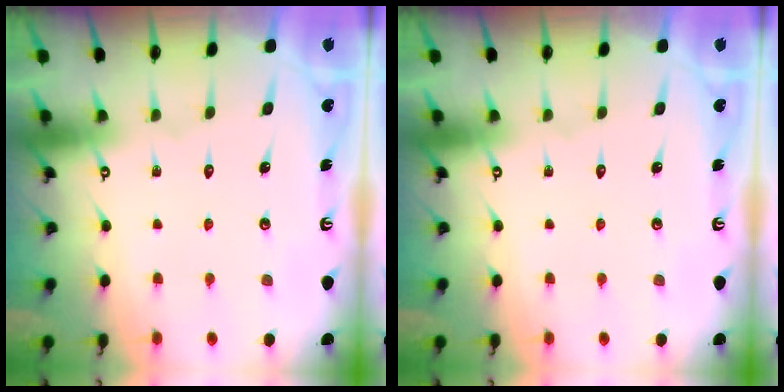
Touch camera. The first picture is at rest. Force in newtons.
{"total": 0.0}